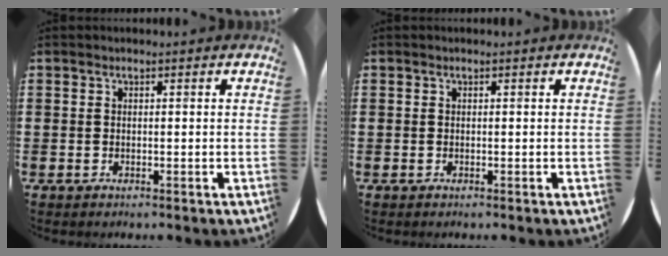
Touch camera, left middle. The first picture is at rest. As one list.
[{"total": 0.0}]